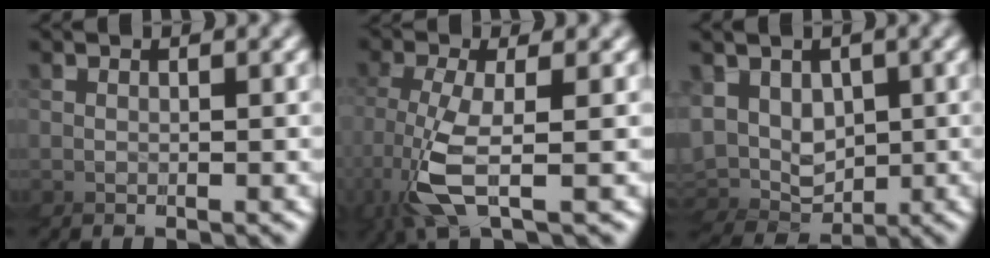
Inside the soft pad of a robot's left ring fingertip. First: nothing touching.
{"total": 2.2, "force": [-1.3, -1.1, 1.4], "torque": [-0.073, -0.004, -0.014]}
{"total": 4.2, "force": [1.1, 3.9, -1.0], "torque": [-0.011, 0.006, 0.004]}